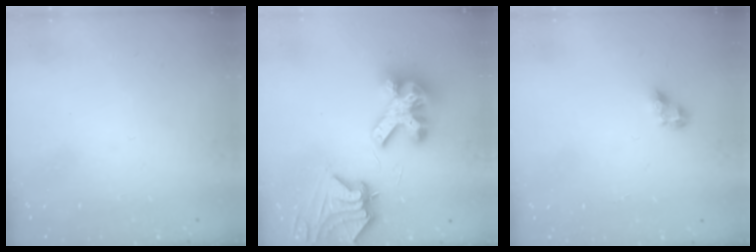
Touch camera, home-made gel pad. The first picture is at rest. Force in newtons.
{"total": 12.4, "press": 12.3, "slide": 1.4}
{"total": 5.0, "press": 5.0, "slide": 0.5}